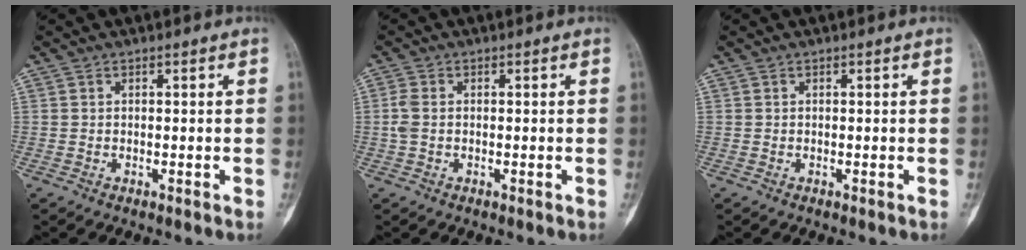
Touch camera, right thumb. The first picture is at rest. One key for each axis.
{"total": 2.4, "fx": -0.1, "fy": 1.5, "fz": 1.8, "tx": -0.056, "ty": 0.001, "tz": -0.006}
{"total": 0.0}